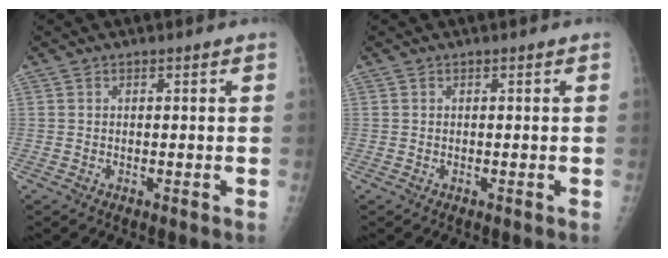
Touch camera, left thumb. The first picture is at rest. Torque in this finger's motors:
{"motor_torque": [0.00, 0.00, 0.00, 0.00, 0.00]}